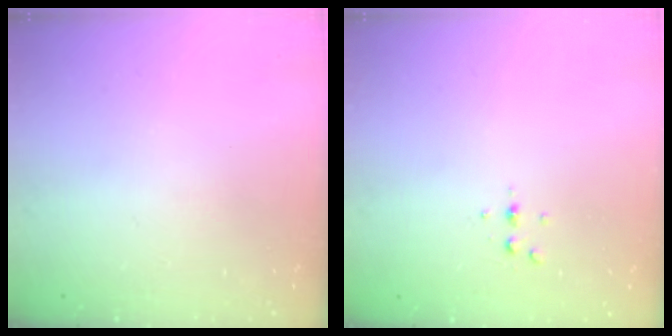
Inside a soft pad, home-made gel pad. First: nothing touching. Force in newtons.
{"total": 3.1, "press": 3.1, "slide": 0.5}